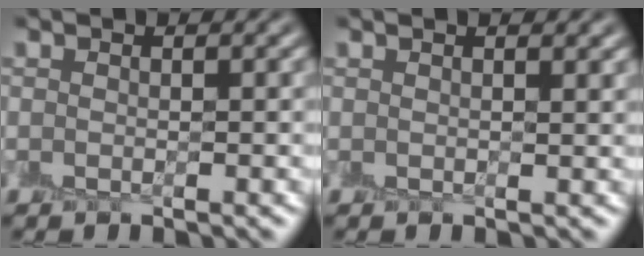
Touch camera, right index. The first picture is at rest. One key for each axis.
{"total": 1.6, "fx": 1.1, "fy": 0.5, "fz": 1.0, "tx": -0.005, "ty": 0.004, "tz": 0.003}